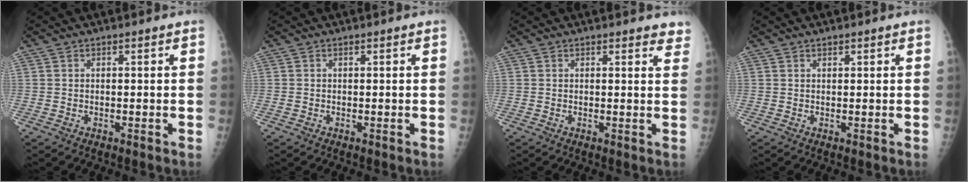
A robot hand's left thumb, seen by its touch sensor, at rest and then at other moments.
{"total": 0.0}
{"total": 3.1, "force": [2.7, 1.0, 1.1], "torque": [0.010, -0.011, 0.017]}
{"total": 0.6, "force": [0.5, 0.2, 0.3], "torque": [-0.005, -0.002, 0.009]}